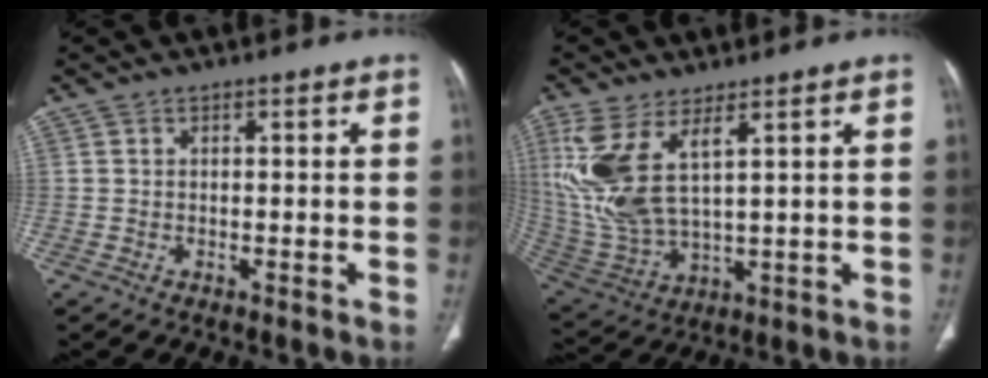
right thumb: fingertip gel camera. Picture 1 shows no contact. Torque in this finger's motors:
{"motor_torque": [0.14, 0.44, 1.27, 1.49, 0.26]}